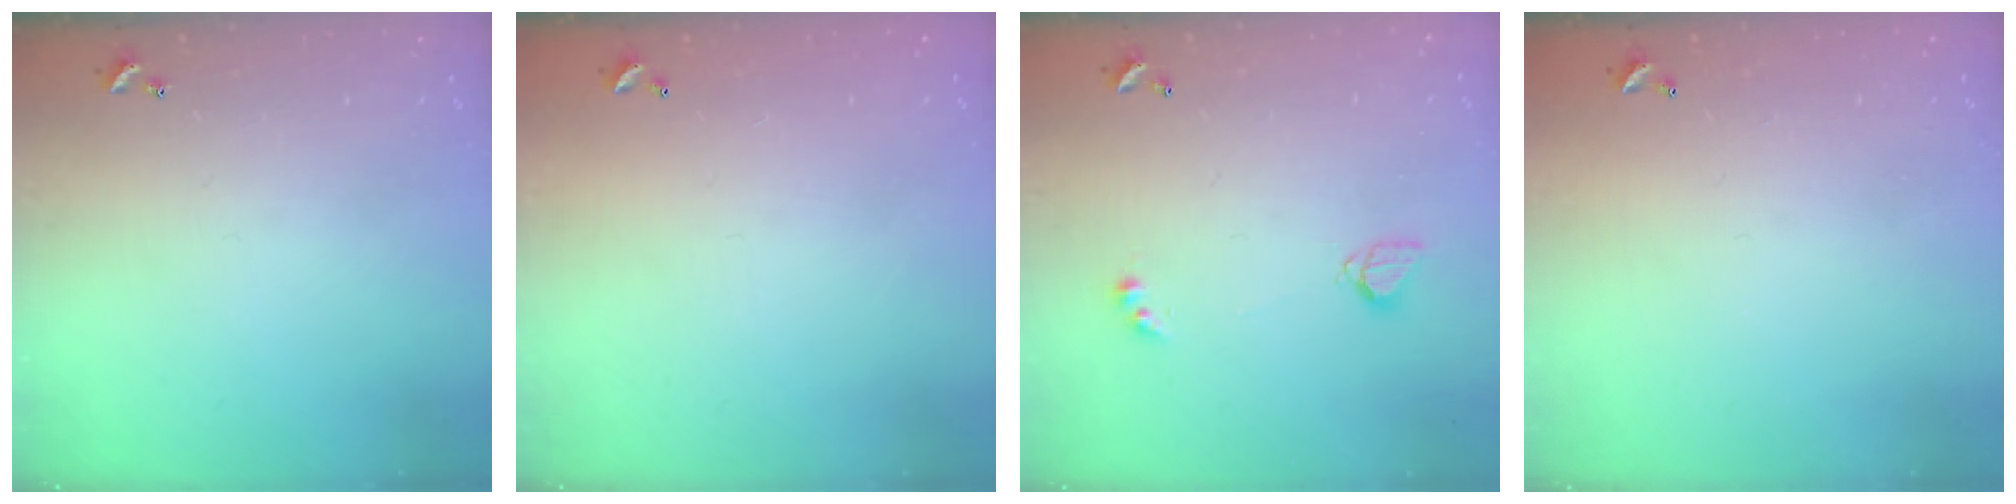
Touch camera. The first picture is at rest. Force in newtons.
{"total": 2.9, "press": 2.9, "slide": 0.1}
{"total": 3.4, "press": 3.4, "slide": 0.5}
{"total": 2.9, "press": 2.9, "slide": 0.1}